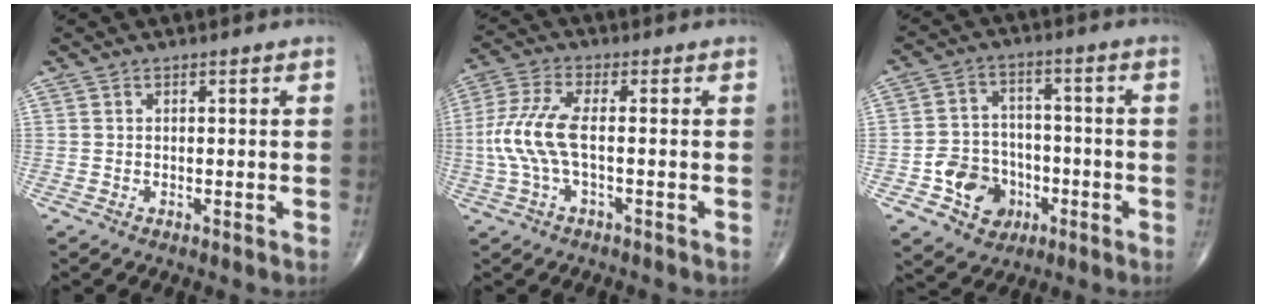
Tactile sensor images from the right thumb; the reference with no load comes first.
{"total": 8.7, "force": [-0.9, 3.0, 8.2], "torque": [-0.211, 0.017, -0.021]}
{"total": 10.3, "force": [-3.9, 8.5, 4.4], "torque": [-0.036, 0.029, -0.061]}